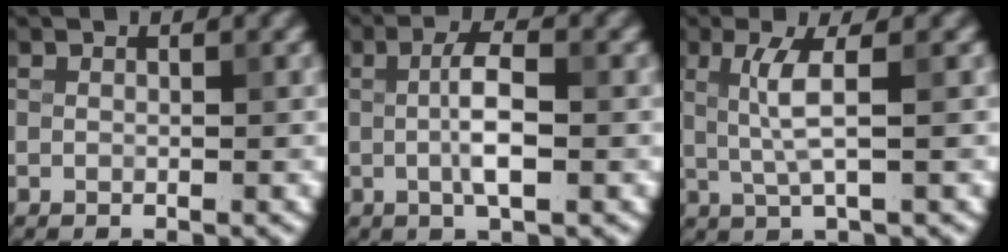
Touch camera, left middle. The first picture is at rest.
{"total": 3.7, "force": [-0.1, 0.9, 3.6], "torque": [-0.067, 0.003, -0.004]}
{"total": 3.1, "force": [0.5, 0.5, 3.0], "torque": [-0.068, -0.002, 0.011]}